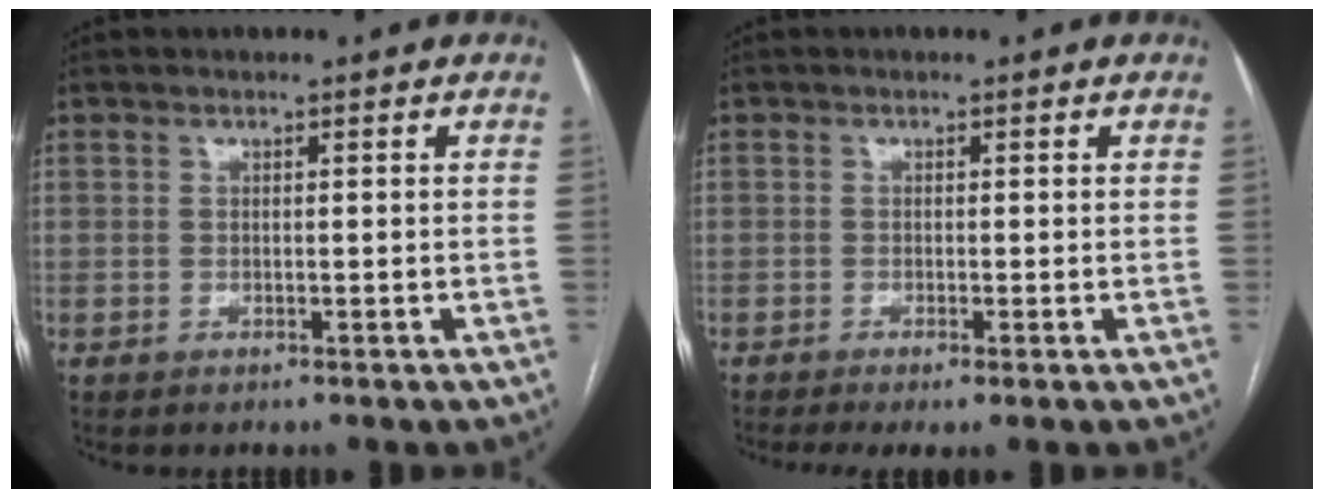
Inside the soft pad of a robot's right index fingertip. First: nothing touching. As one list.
[{"total": 2.7, "force": [-1.4, 0.4, 2.2], "torque": [-0.038, -0.008, -0.024]}]